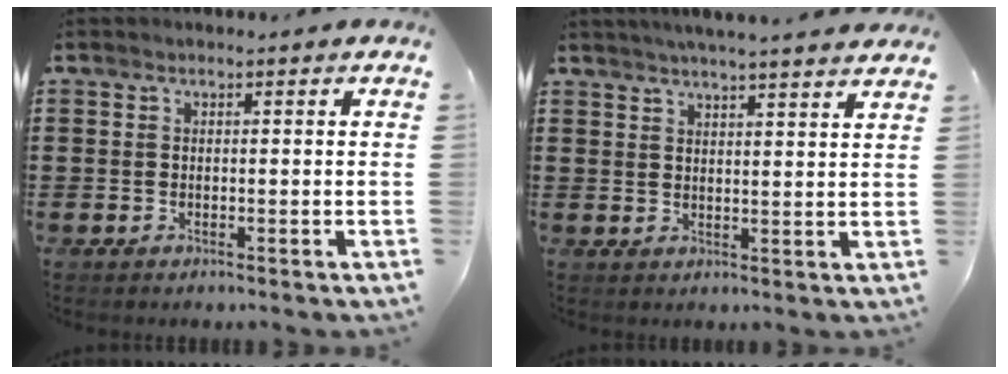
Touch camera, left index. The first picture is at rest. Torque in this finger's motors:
{"motor_torque": [1.55, -0.59, 0.35, 0.08]}